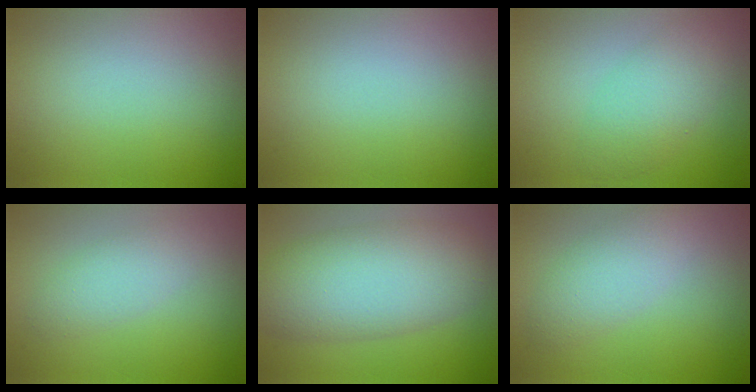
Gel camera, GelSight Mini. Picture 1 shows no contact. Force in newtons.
{"total": 0.0}
{"total": 4.1, "press": 4.1, "slide": 0.3}
{"total": 2.3, "press": 2.3, "slide": 0.0}
{"total": 8.1, "press": 8.1, "slide": 0.3}
{"total": 3.2, "press": 3.2, "slide": 0.3}